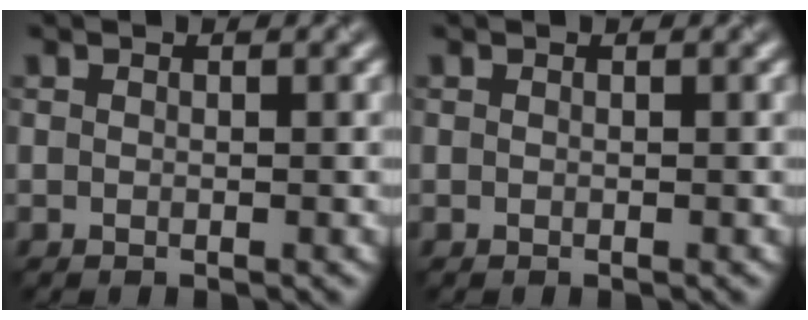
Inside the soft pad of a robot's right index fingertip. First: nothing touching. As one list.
[{"total": 0.0}]